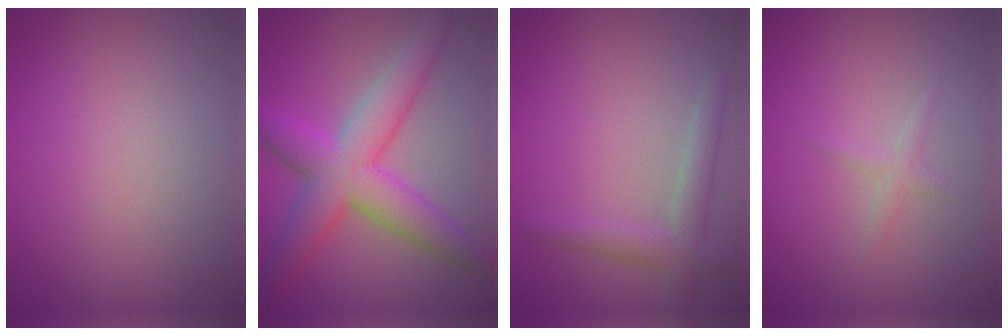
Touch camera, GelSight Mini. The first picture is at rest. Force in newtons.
{"total": 7.6, "press": 7.5, "slide": 0.3}
{"total": 2.7, "press": 2.7, "slide": 0.1}
{"total": 1.0, "press": 1.0, "slide": 0.1}